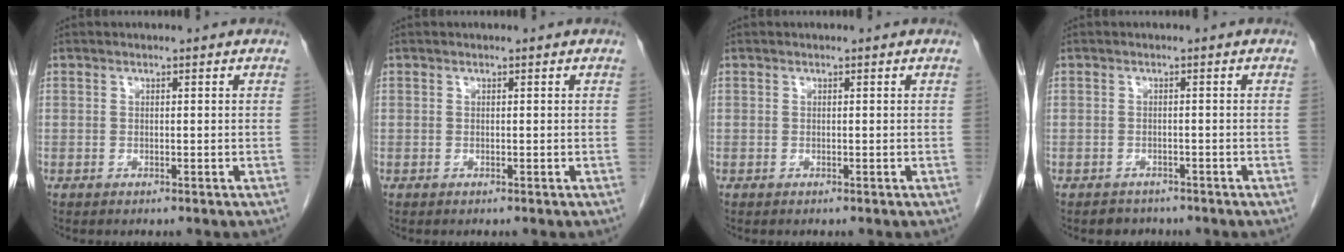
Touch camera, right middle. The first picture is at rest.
{"total": 0.0}
{"total": 0.0}
{"total": 2.1, "force": [-1.7, 1.2, -0.1], "torque": [-0.009, 0.003, -0.027]}